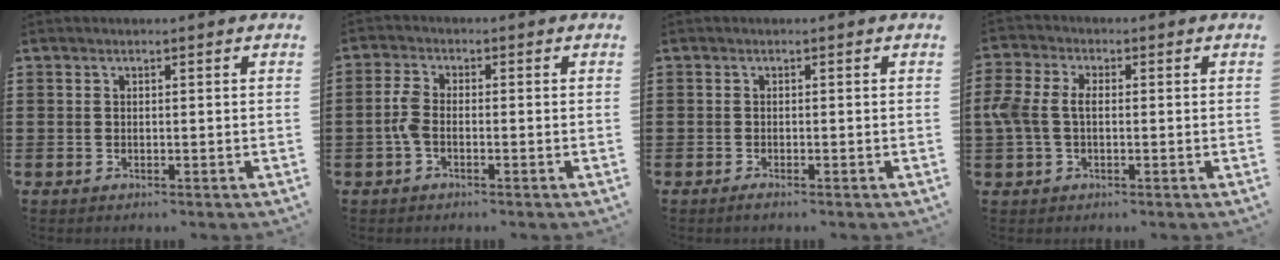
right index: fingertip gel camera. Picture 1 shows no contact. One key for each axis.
{"total": 3.1, "fx": -1.0, "fy": 1.4, "fz": 2.6, "tx": -0.069, "ty": -0.003, "tz": -0.024}
{"total": 0.8, "fx": -0.6, "fy": -0.2, "fz": 0.4, "tx": -0.008, "ty": -0.007, "tz": -0.011}
{"total": 4.7, "fx": -0.2, "fy": 2.9, "fz": 3.7, "tx": -0.110, "ty": -0.005, "tz": -0.016}